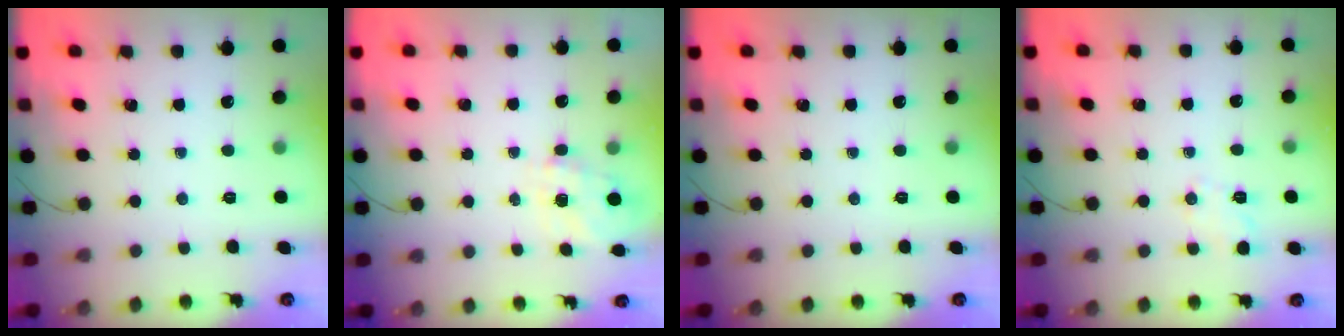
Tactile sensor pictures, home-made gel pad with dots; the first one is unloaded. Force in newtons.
{"total": 7.6, "press": 7.6, "slide": 0.9}
{"total": 0.0}
{"total": 2.7, "press": 2.3, "slide": 1.5}